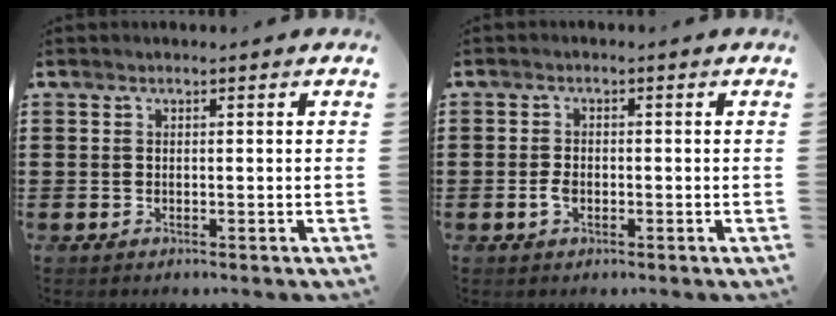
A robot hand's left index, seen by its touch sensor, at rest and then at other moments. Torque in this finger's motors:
{"motor_torque": [0.24, 0.47, 0.14, 0.05]}